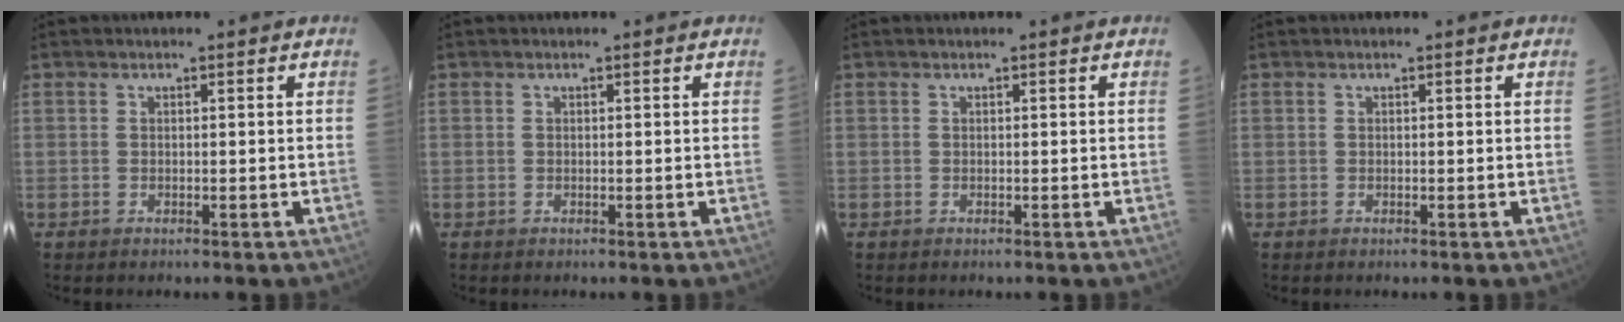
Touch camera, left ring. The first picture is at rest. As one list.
[{"total": 0.0}, {"total": 0.0}, {"total": 0.0}]